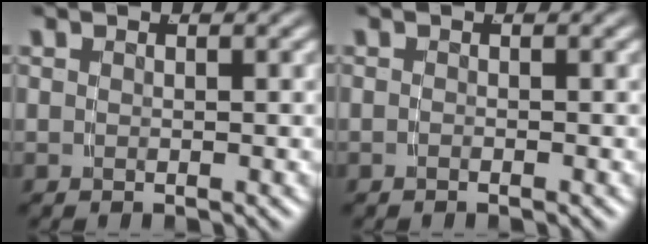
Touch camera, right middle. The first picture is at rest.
{"total": 0.6, "force": [-0.6, -0.3, 0.1], "torque": [-0.004, -0.001, -0.011]}